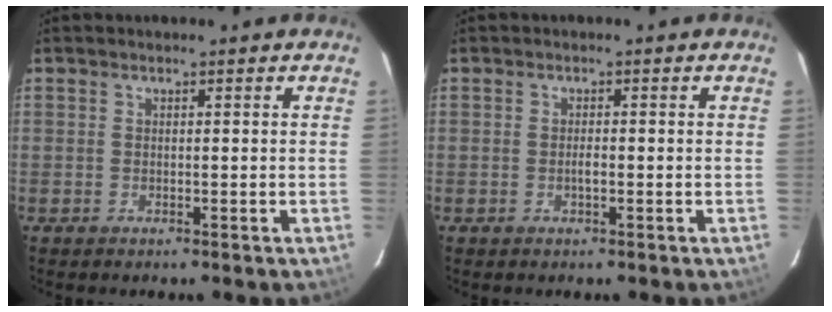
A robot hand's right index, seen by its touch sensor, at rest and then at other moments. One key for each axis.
{"total": 1.3, "fx": -0.3, "fy": 0.4, "fz": 1.1, "tx": -0.022, "ty": 0.001, "tz": -0.005}